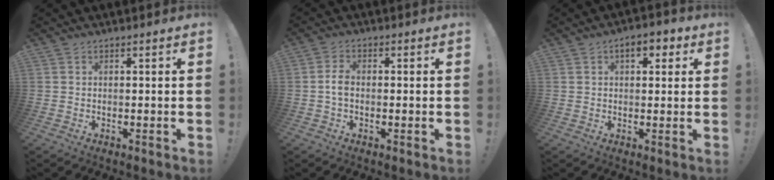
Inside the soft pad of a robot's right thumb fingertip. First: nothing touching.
{"total": 3.7, "force": [-0.8, 2.2, 2.9], "torque": [-0.058, 0.007, -0.014]}
{"total": 5.5, "force": [2.5, 2.9, 3.9], "torque": [-0.045, -0.002, 0.038]}